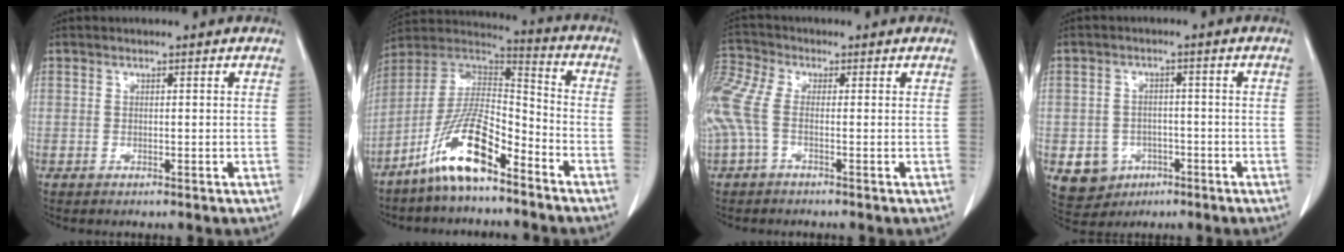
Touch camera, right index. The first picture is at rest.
{"total": 13.3, "force": [-8.7, 2.9, 9.7], "torque": [-0.192, 0.012, -0.162]}
{"total": 8.7, "force": [-1.1, 3.5, 7.9], "torque": [-0.221, 0.026, -0.027]}
{"total": 6.2, "force": [-2.4, 5.5, 1.5], "torque": [-0.026, 0.005, -0.025]}